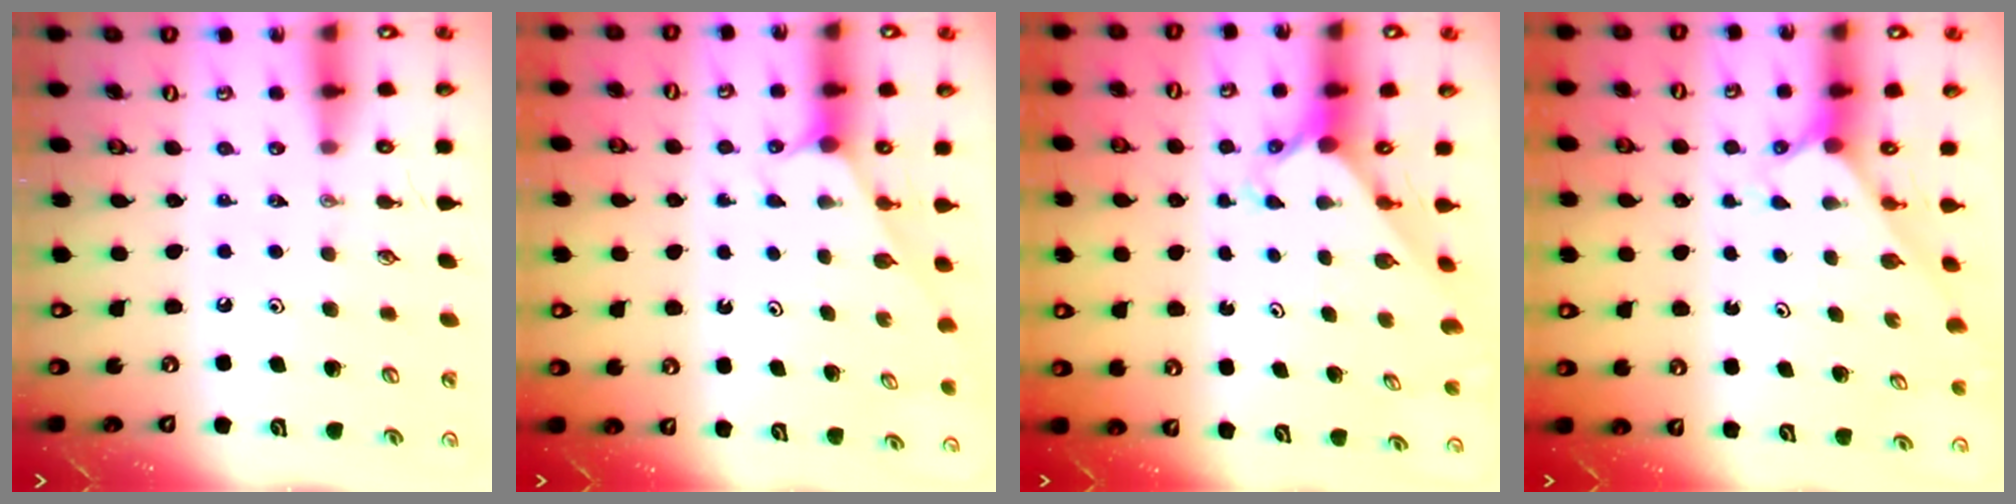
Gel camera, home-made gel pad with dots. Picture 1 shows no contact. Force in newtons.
{"total": 2.0, "press": 2.0, "slide": 0.3}
{"total": 2.6, "press": 2.6, "slide": 0.3}
{"total": 1.5, "press": 1.5, "slide": 0.1}